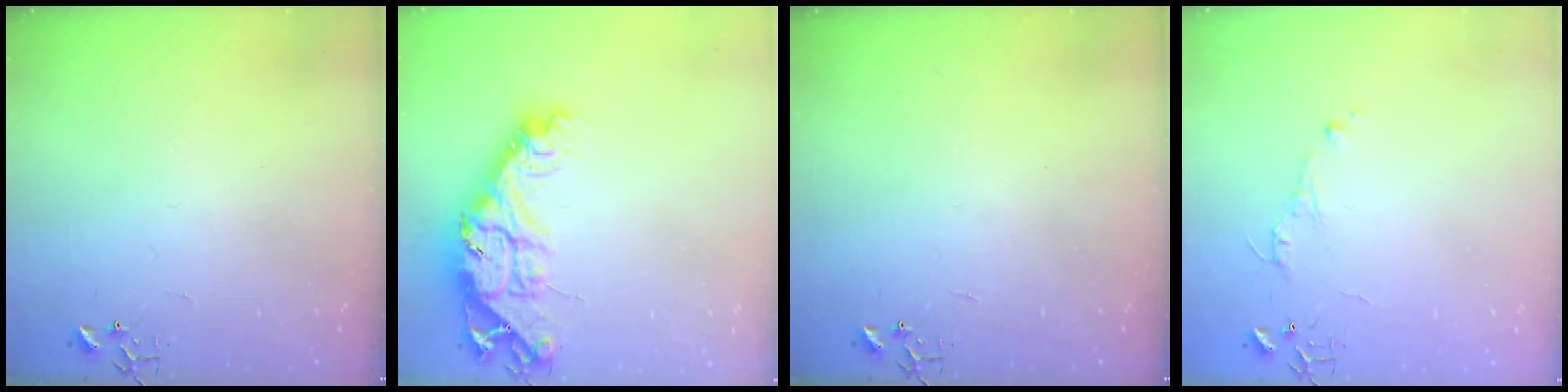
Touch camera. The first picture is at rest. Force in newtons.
{"total": 18.3, "press": 18.3, "slide": 1.4}
{"total": 0.0}
{"total": 5.0, "press": 5.0, "slide": 0.6}